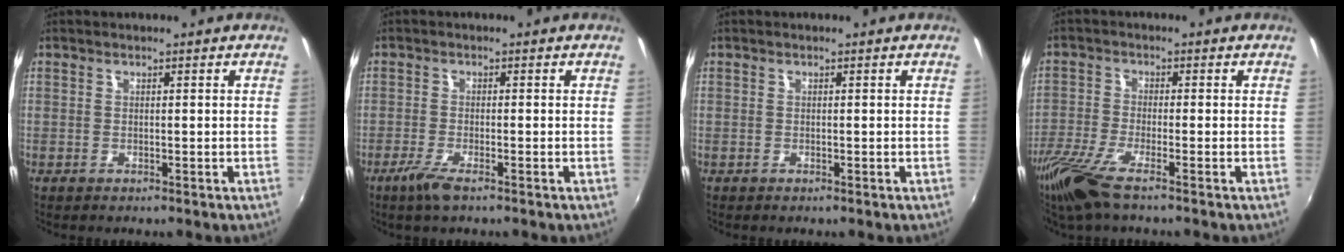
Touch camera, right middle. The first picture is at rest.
{"total": 3.6, "force": [-2.4, 0.4, 2.6], "torque": [-0.066, -0.010, -0.049]}
{"total": 0.0}
{"total": 8.9, "force": [-6.5, 0.9, 6.1], "torque": [-0.149, -0.034, -0.129]}